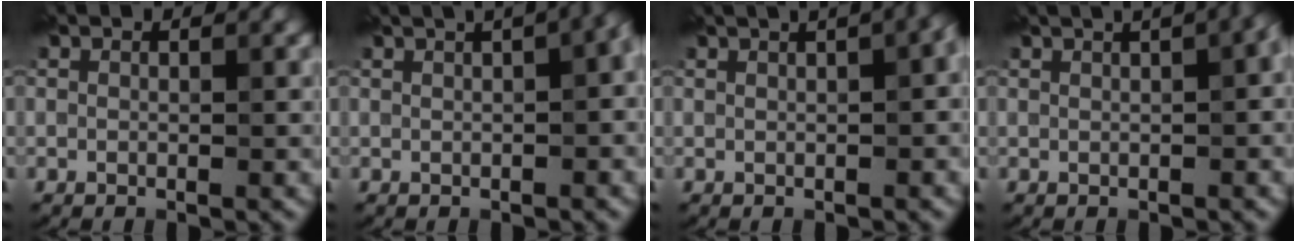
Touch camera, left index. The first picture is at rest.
{"total": 12.8, "force": [4.0, 6.0, 10.6], "torque": [-0.108, 0.065, 0.038]}
{"total": 7.0, "force": [2.8, 2.9, 5.7], "torque": [-0.054, 0.042, 0.025]}
{"total": 7.6, "force": [3.0, 3.2, 6.2], "torque": [-0.054, 0.045, 0.026]}